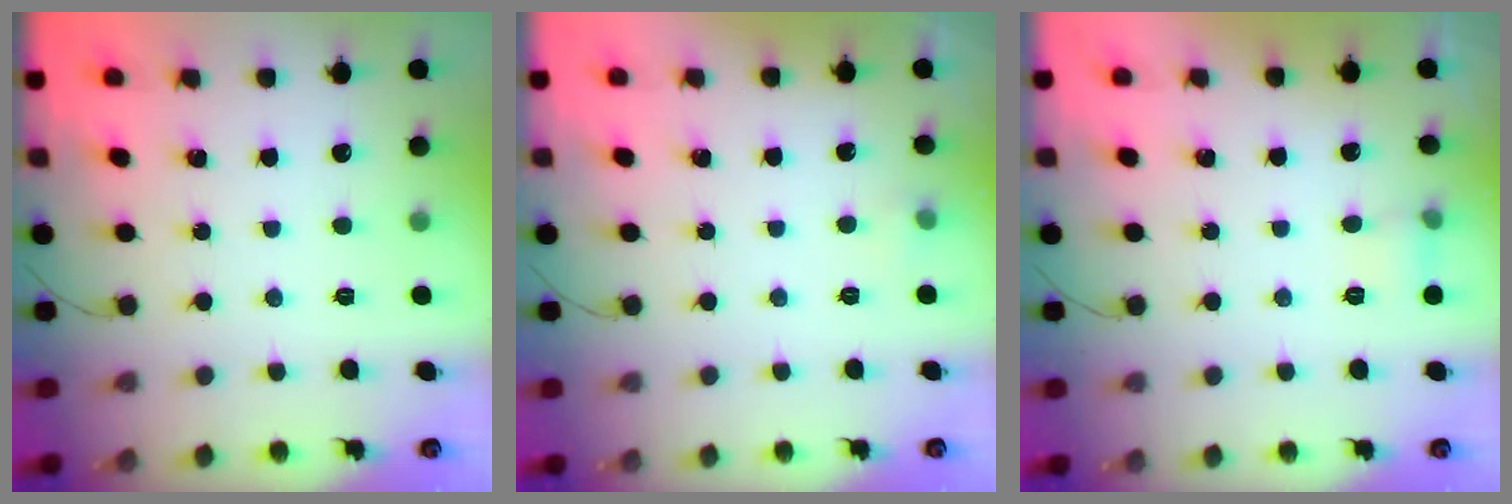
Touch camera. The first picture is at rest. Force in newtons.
{"total": 3.3, "press": 3.1, "slide": 1.2}
{"total": 5.2, "press": 5.0, "slide": 1.2}